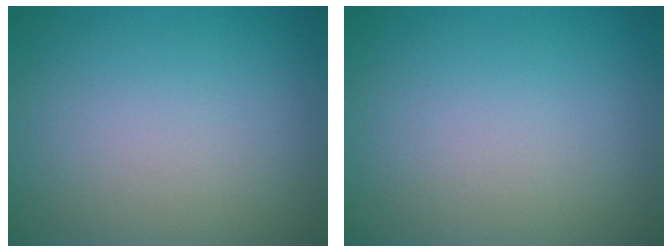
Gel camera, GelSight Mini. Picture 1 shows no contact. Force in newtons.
{"total": 0.0}